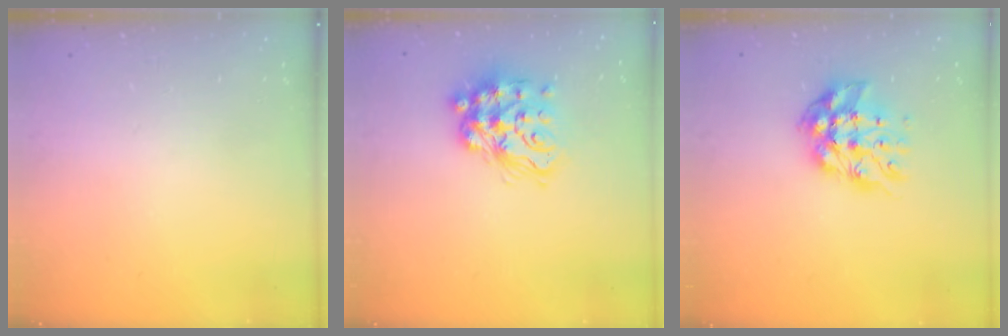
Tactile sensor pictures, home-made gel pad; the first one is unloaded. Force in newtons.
{"total": 17.0, "press": 16.9, "slide": 1.2}
{"total": 12.3, "press": 12.3, "slide": 1.2}